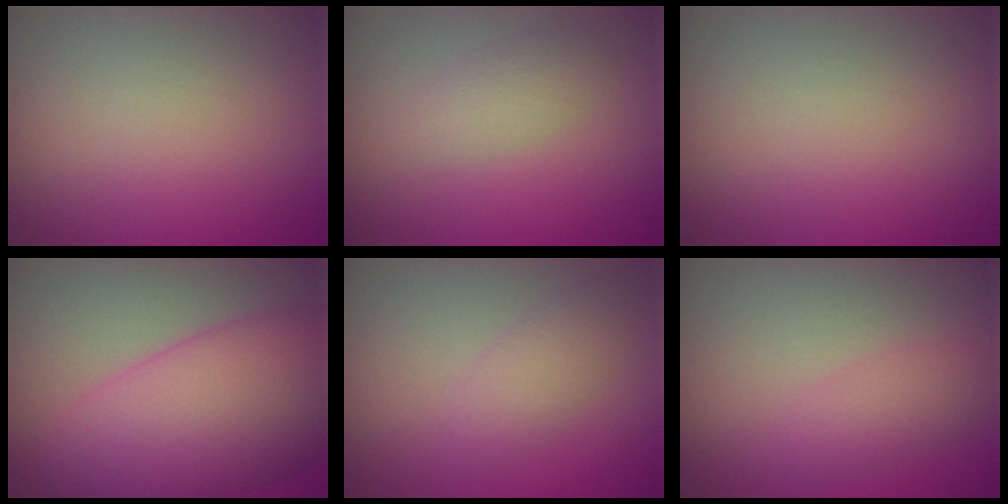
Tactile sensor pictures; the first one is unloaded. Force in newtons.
{"total": 1.9, "press": 1.9, "slide": 0.1}
{"total": 0.0}
{"total": 10.5, "press": 10.5, "slide": 0.3}
{"total": 2.1, "press": 2.1, "slide": 0.1}
{"total": 2.0, "press": 2.0, "slide": 0.1}